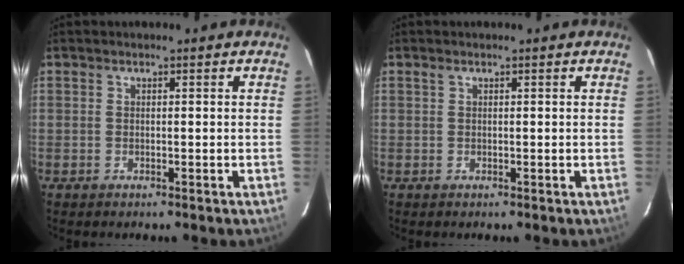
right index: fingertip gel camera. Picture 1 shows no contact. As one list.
[{"total": 0.0}]